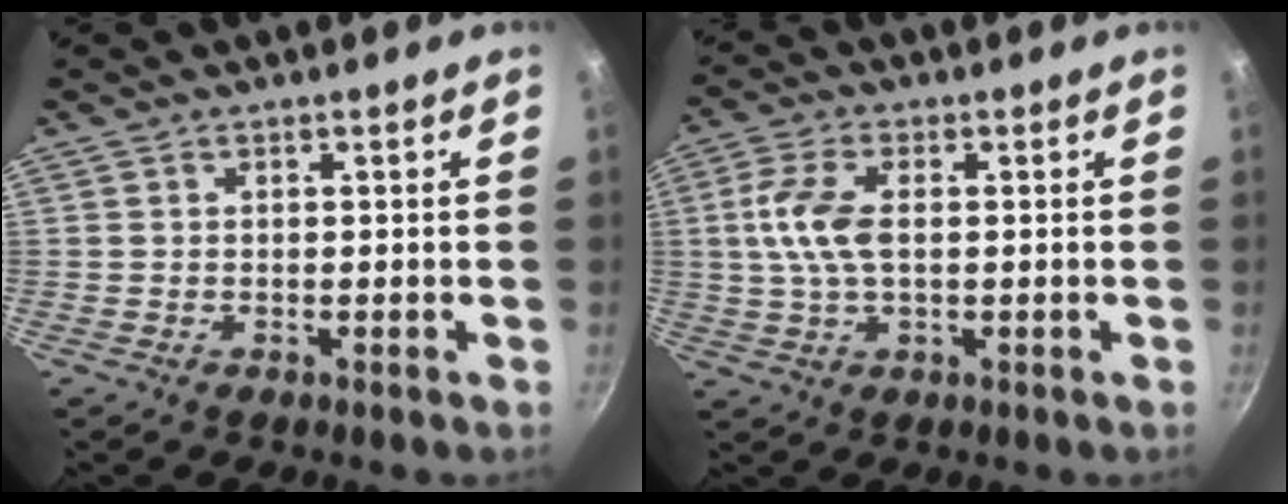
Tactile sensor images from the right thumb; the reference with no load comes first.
{"total": 8.3, "force": [0.8, 4.3, 7.0], "torque": [-0.145, 0.010, 0.009]}